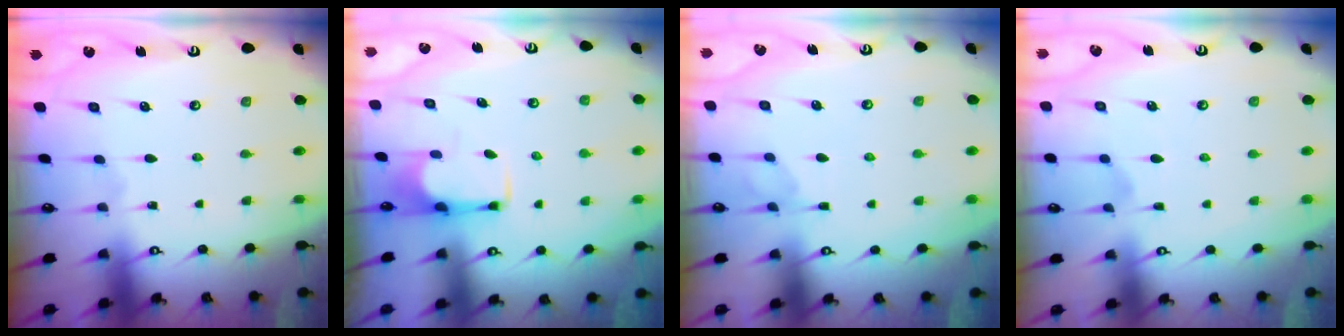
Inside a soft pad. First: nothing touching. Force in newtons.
{"total": 2.8, "press": 2.6, "slide": 1.0}
{"total": 1.2, "press": 0.5, "slide": 1.1}
{"total": 2.7, "press": 2.4, "slide": 1.2}